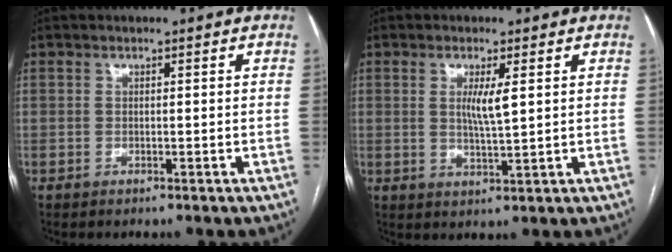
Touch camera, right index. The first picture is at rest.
{"total": 3.9, "force": [1.0, 0.2, 3.8], "torque": [-0.073, -0.006, 0.019]}